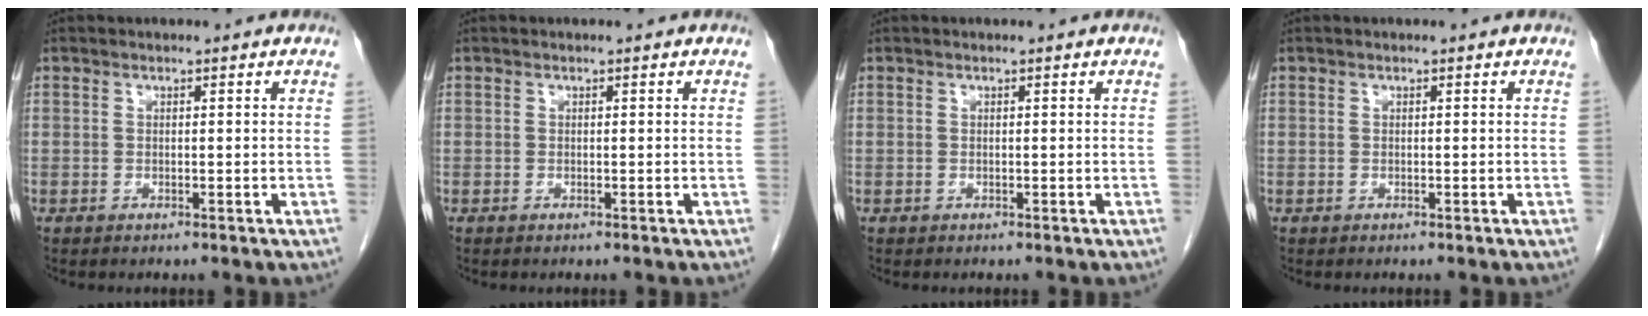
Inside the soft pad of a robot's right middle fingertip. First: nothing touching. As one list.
[{"total": 0.0}, {"total": 0.0}, {"total": 0.0}]